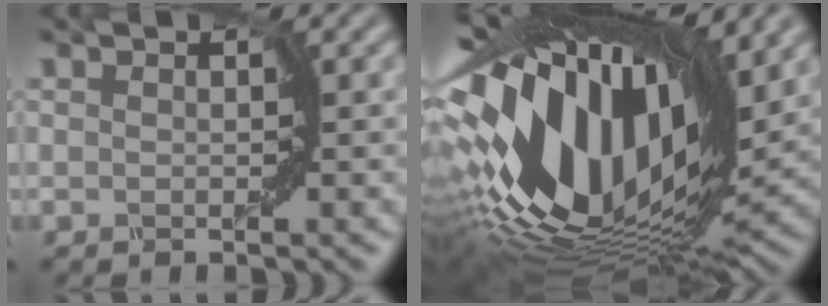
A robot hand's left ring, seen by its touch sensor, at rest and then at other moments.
{"total": 16.7, "force": [2.8, 7.7, 14.5], "torque": [-0.280, 0.009, 0.041]}